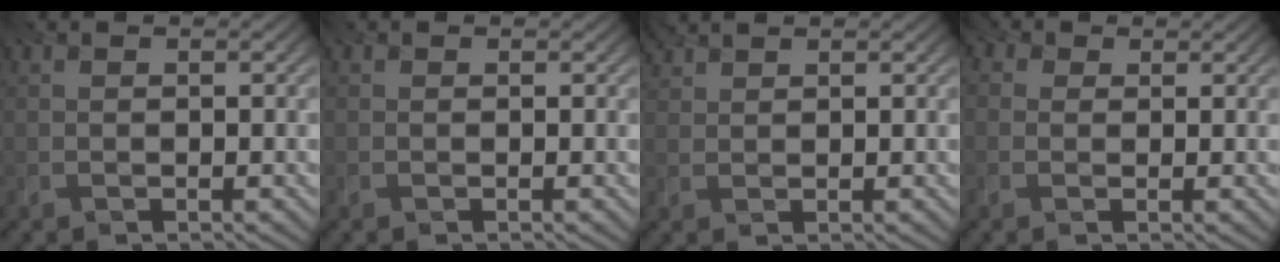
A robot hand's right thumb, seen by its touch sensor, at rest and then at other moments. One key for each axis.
{"total": 0.0}
{"total": 2.0, "fx": 1.9, "fy": 0.4, "fz": 0.2, "tx": -0.010, "ty": 0.009, "tz": 0.045}
{"total": 2.0, "fx": 0.6, "fy": 1.8, "fz": 0.6, "tx": -0.024, "ty": 0.002, "tz": 0.004}